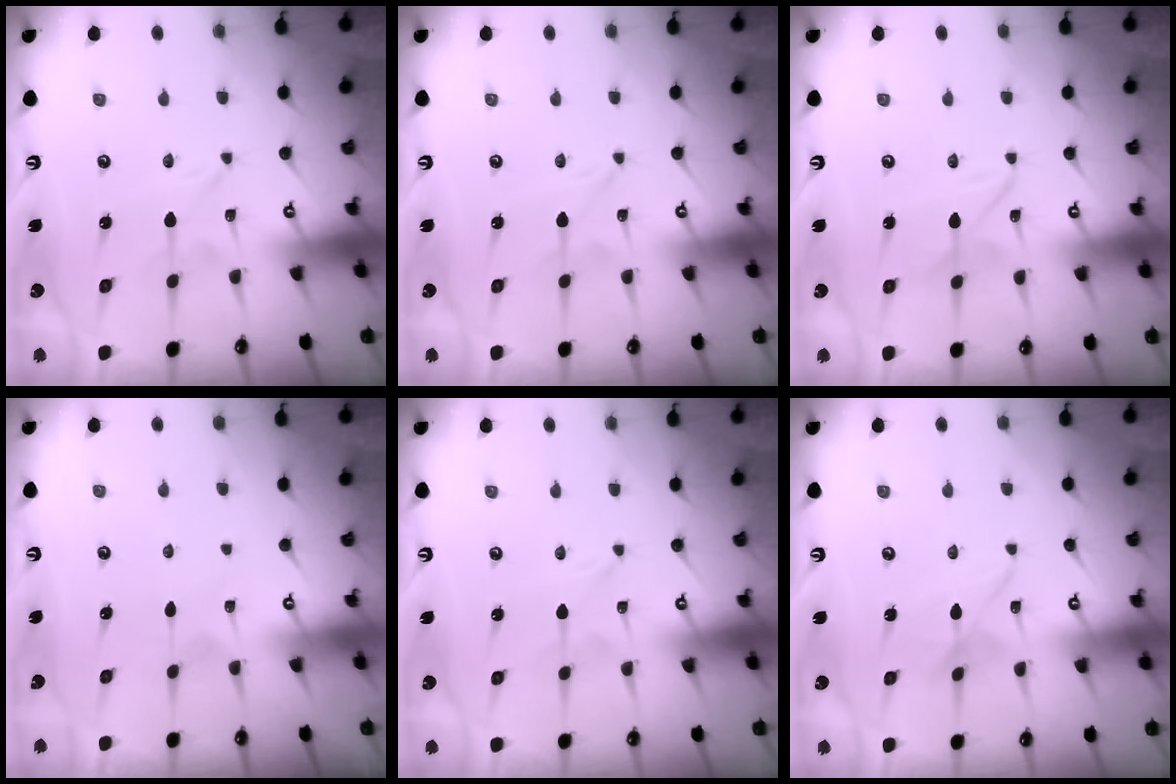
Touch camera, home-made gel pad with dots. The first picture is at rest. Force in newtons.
{"total": 0.0}
{"total": 2.9, "press": 2.9, "slide": 0.2}
{"total": 2.6, "press": 2.6, "slide": 0.3}
{"total": 0.0}
{"total": 3.2, "press": 3.2, "slide": 0.4}